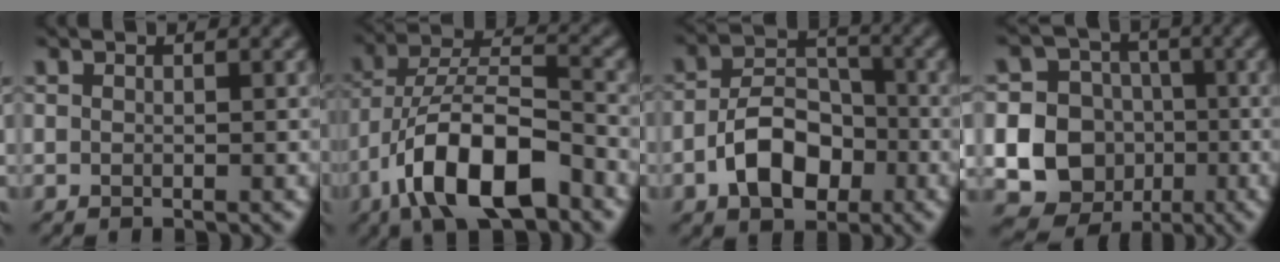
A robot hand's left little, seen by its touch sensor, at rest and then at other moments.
{"total": 10.6, "force": [-5.8, 4.0, 7.9], "torque": [-0.137, 0.018, -0.105]}
{"total": 6.3, "force": [-2.5, 4.0, 4.2], "torque": [-0.070, 0.004, -0.047]}
{"total": 18.8, "force": [-4.4, 17.8, 4.2], "torque": [-0.120, -0.018, -0.087]}